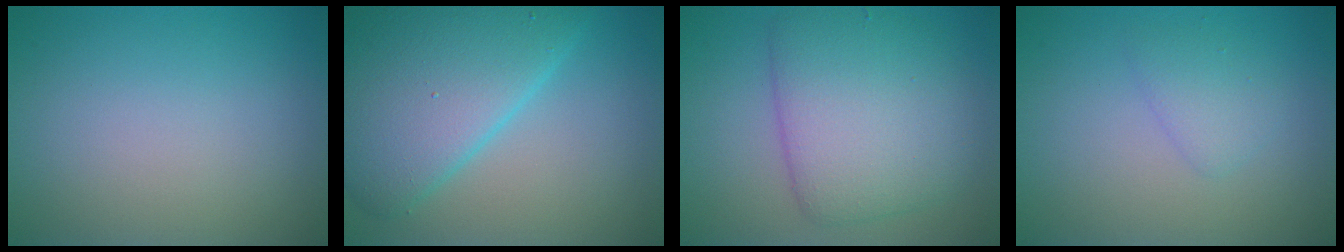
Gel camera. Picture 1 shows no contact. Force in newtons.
{"total": 9.4, "press": 9.4, "slide": 0.2}
{"total": 7.0, "press": 7.0, "slide": 0.3}
{"total": 1.7, "press": 1.7, "slide": 0.1}